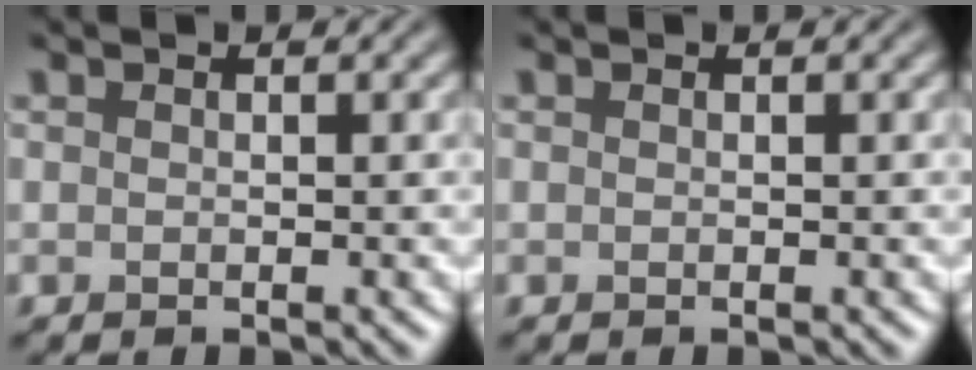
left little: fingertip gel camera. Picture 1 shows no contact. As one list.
[{"total": 0.0}]